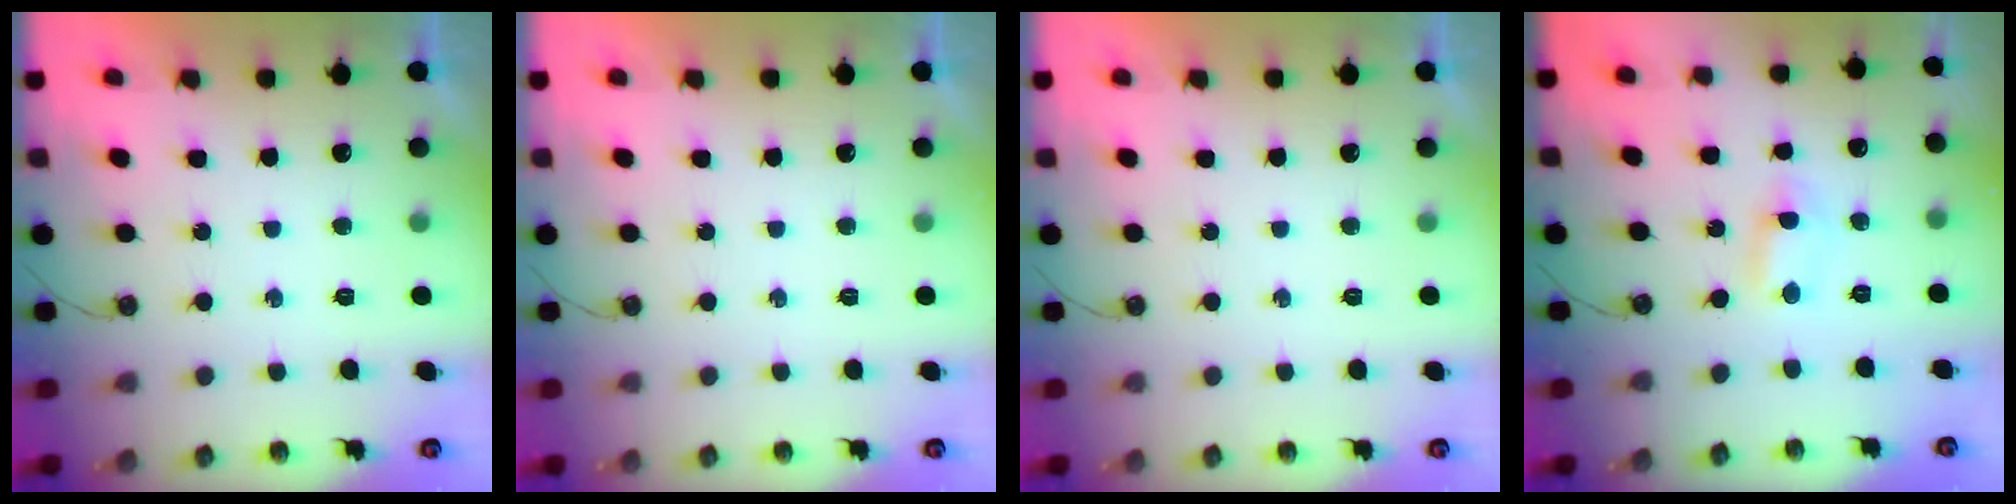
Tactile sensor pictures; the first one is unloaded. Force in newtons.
{"total": 0.0}
{"total": 0.0}
{"total": 1.1, "press": 0.9, "slide": 0.7}